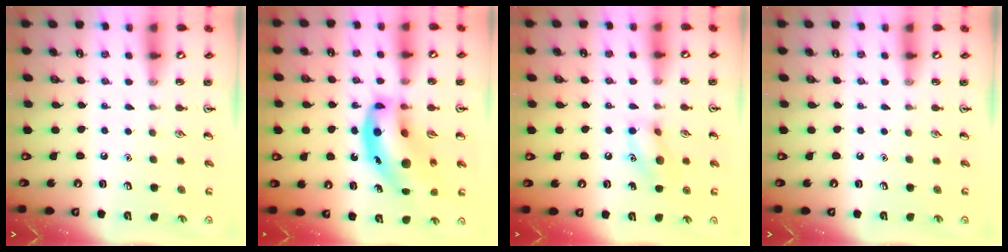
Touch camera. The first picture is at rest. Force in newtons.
{"total": 16.7, "press": 16.2, "slide": 4.4}
{"total": 9.6, "press": 9.6, "slide": 1.1}
{"total": 0.0}